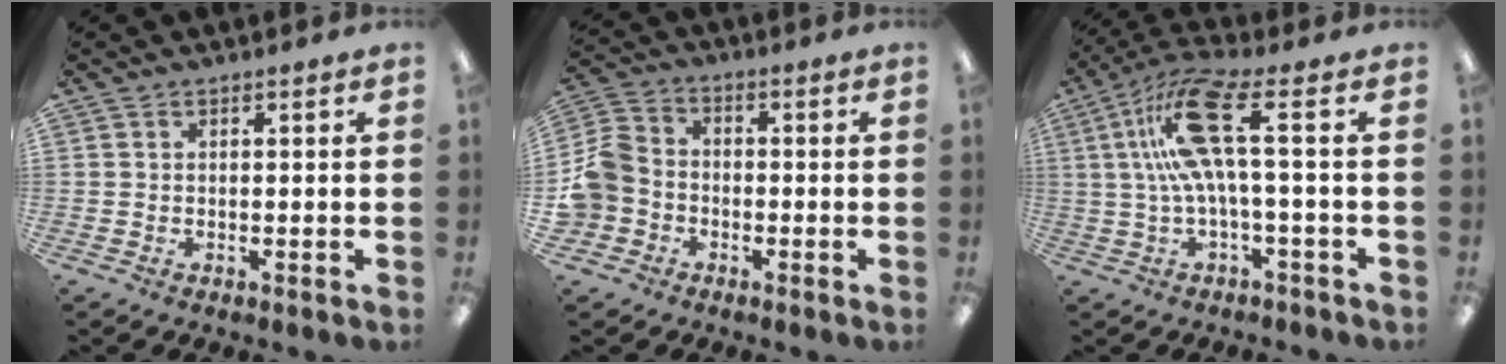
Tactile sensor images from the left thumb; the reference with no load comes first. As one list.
[{"total": 8.0, "force": [-2.8, 6.8, 3.0], "torque": [-0.068, 0.037, -0.049]}, {"total": 15.7, "force": [3.2, 3.8, 14.9], "torque": [-0.304, -0.004, 0.044]}]